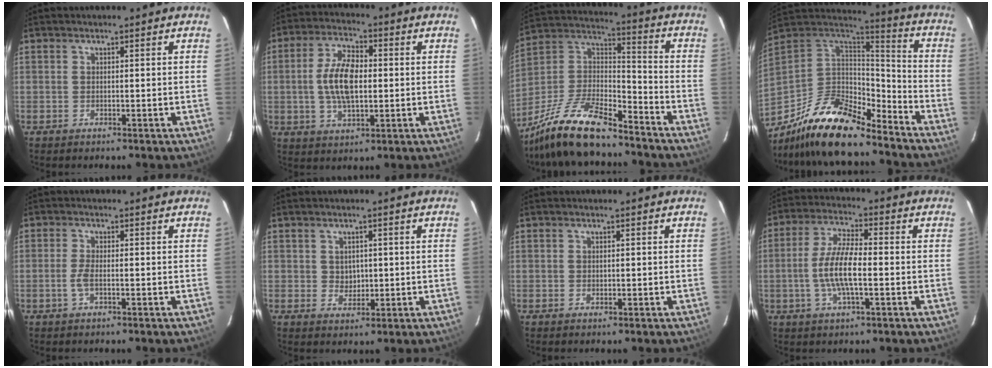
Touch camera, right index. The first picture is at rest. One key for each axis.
{"total": 10.3, "fx": 0.0, "fy": 5.1, "fz": 9.0, "tx": -0.177, "ty": 0.010, "tz": 0.002}
{"total": 18.7, "fx": -14.5, "fy": 5.1, "fz": 10.7, "tx": -0.232, "ty": -0.002, "tz": -0.265}
{"total": 20.3, "fx": -16.0, "fy": 6.6, "fz": 10.6, "tx": -0.221, "ty": -0.009, "tz": -0.291}
{"total": 2.4, "fx": -0.7, "fy": 0.6, "fz": 2.2, "tx": -0.049, "ty": -0.002, "tz": -0.014}
{"total": 2.9, "fx": 0.5, "fy": 2.7, "fz": 0.9, "tx": -0.012, "ty": 0.002, "tz": 0.014}
{"total": 0.5, "fx": 0.2, "fy": 0.5, "fz": 0.0, "tx": 0.000, "ty": 0.000, "tz": 0.006}
{"total": 8.8, "fx": -1.6, "fy": 2.3, "fz": 8.4, "tx": -0.169, "ty": 0.001, "tz": -0.033}